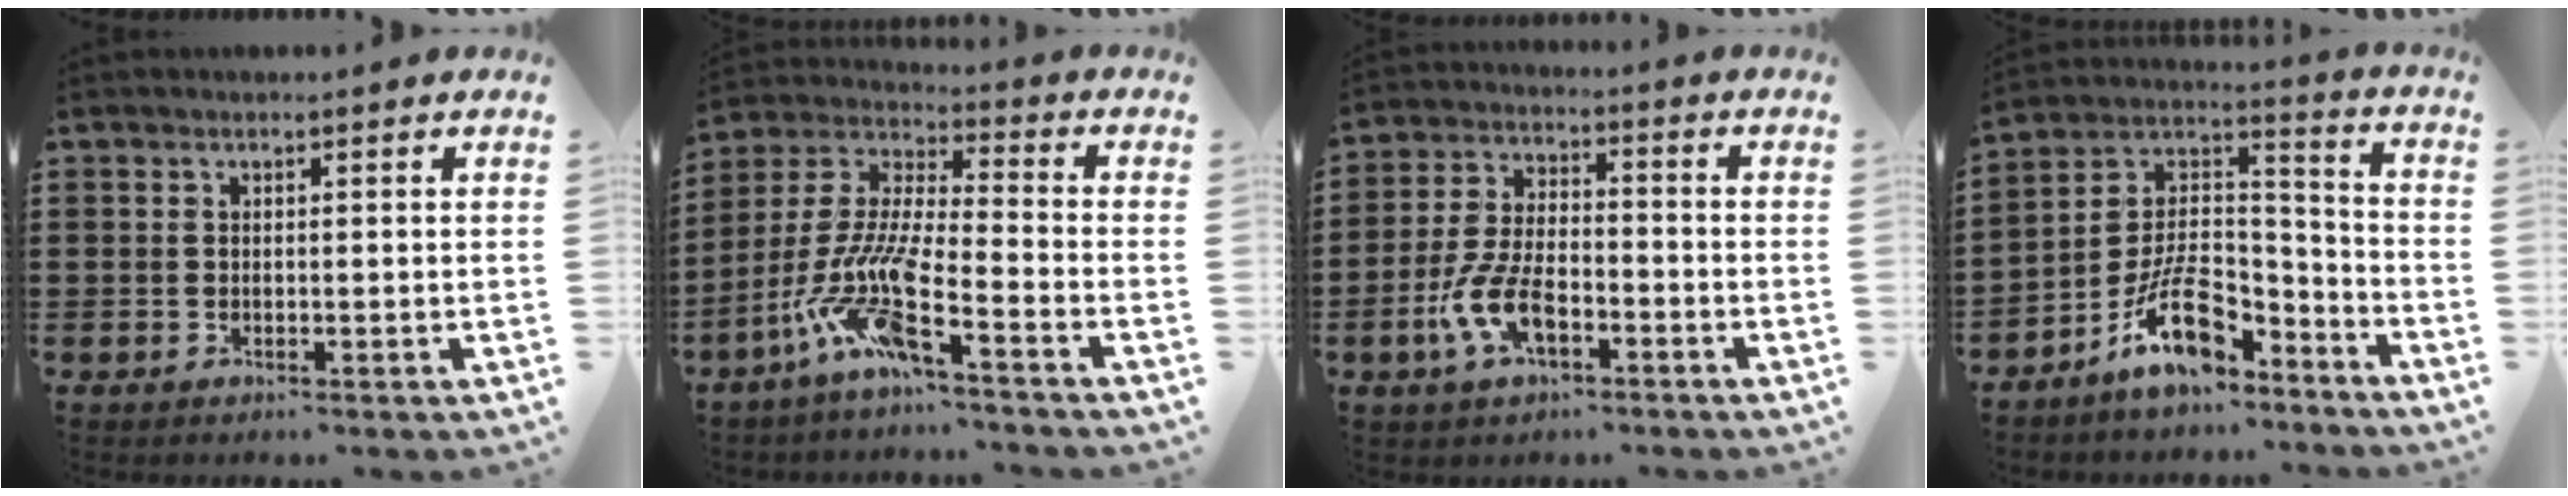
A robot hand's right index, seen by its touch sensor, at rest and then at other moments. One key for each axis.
{"total": 10.9, "fx": -7.3, "fy": 0.8, "fz": 8.0, "tx": -0.207, "ty": -0.031, "tz": -0.158}
{"total": 8.2, "fx": -3.6, "fy": 3.7, "fz": 6.4, "tx": -0.153, "ty": -0.006, "tz": -0.072}
{"total": 11.7, "fx": -7.7, "fy": 5.1, "fz": 7.2, "tx": -0.139, "ty": 0.026, "tz": -0.144}